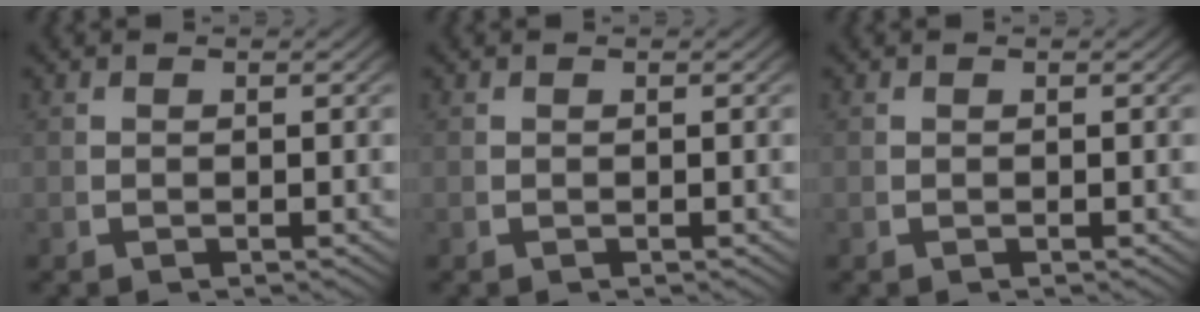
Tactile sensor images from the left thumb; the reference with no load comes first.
{"total": 0.0}
{"total": 0.0}